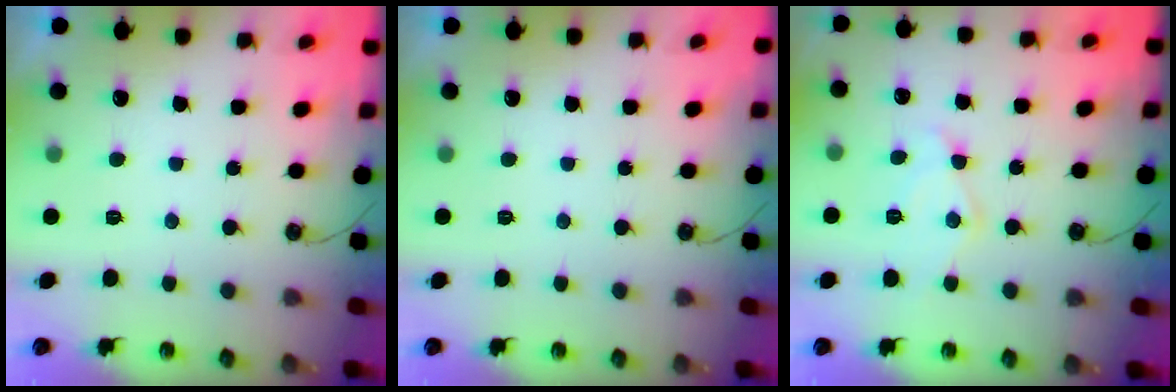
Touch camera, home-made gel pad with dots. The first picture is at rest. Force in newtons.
{"total": 0.0}
{"total": 10.9, "press": 10.9, "slide": 0.7}